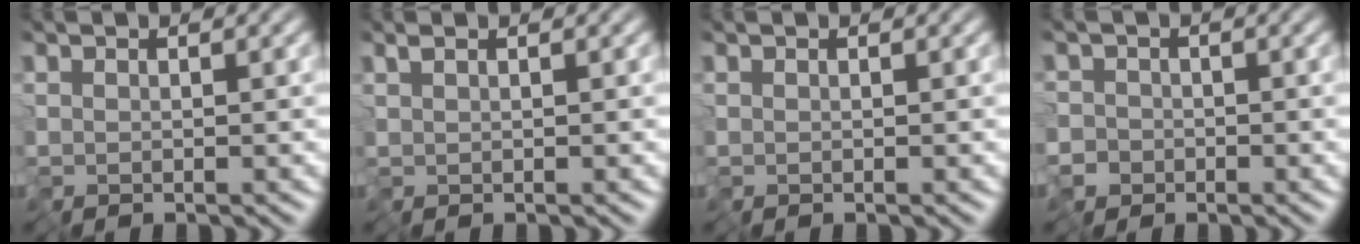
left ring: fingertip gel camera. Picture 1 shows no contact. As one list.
[{"total": 0.5, "force": [0.1, 0.1, 0.5], "torque": [-0.011, -0.001, 0.004]}, {"total": 0.0}, {"total": 2.1, "force": [-1.2, 1.7, 0.0], "torque": [-0.001, -0.007, -0.029]}]